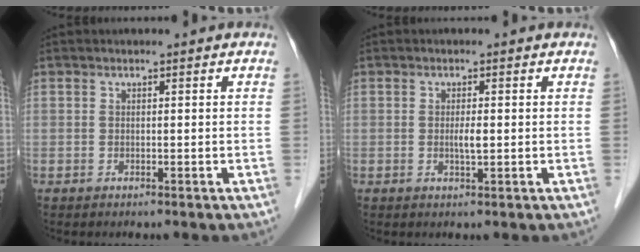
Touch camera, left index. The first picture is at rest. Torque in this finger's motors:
{"motor_torque": [0.42, 0.36, 0.06, 0.02]}